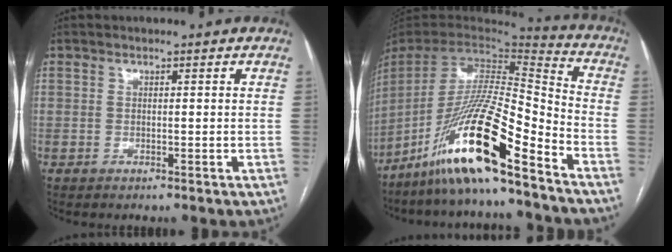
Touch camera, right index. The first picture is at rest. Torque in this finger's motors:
{"motor_torque": [0.71, -0.60, 0.58, 0.21]}